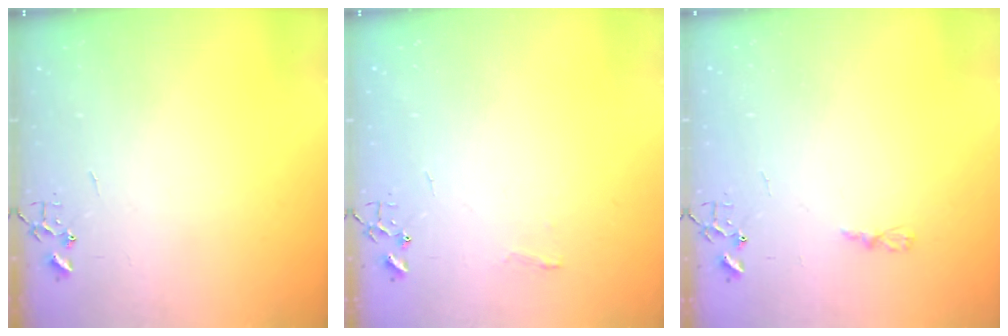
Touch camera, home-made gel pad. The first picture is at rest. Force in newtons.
{"total": 4.8, "press": 4.8, "slide": 0.6}
{"total": 3.2, "press": 3.1, "slide": 0.4}